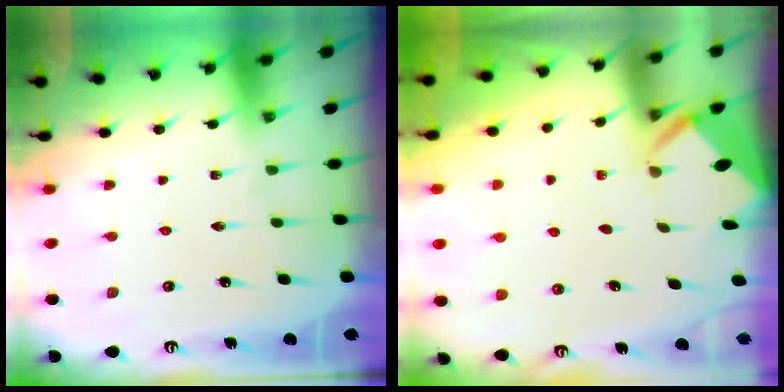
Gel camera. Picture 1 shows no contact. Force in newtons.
{"total": 2.5, "press": 2.5, "slide": 0.1}